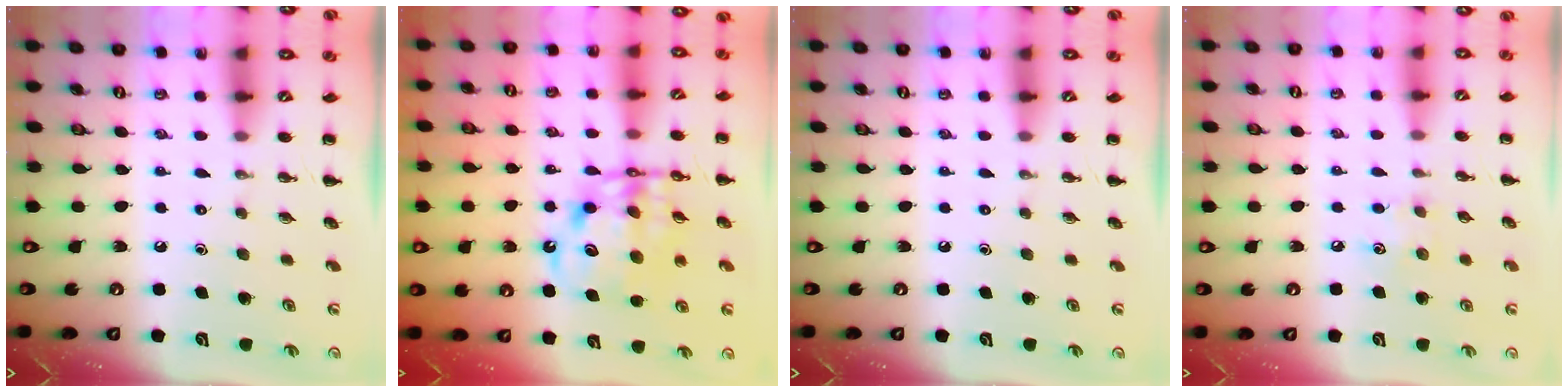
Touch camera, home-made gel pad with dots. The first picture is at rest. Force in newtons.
{"total": 11.9, "press": 11.6, "slide": 2.9}
{"total": 0.0}
{"total": 5.0, "press": 4.8, "slide": 1.2}